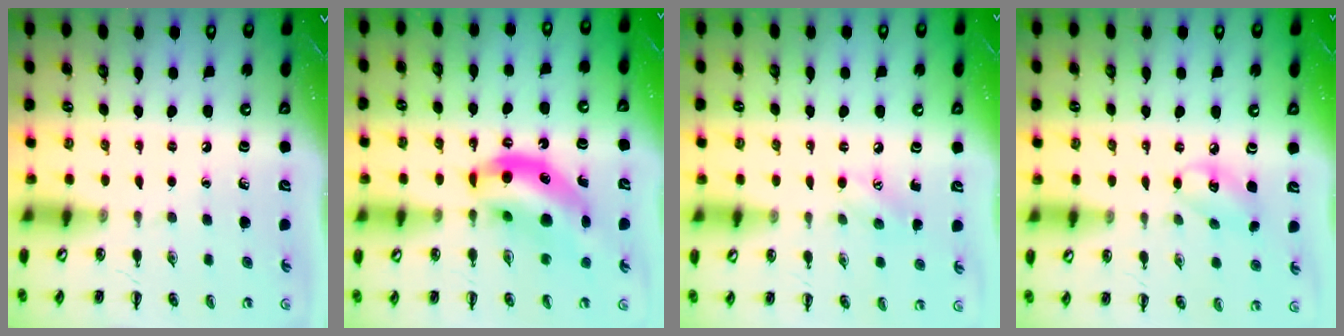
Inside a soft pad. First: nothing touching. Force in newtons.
{"total": 13.4, "press": 12.9, "slide": 3.5}
{"total": 6.4, "press": 6.2, "slide": 1.6}
{"total": 6.5, "press": 6.4, "slide": 0.7}